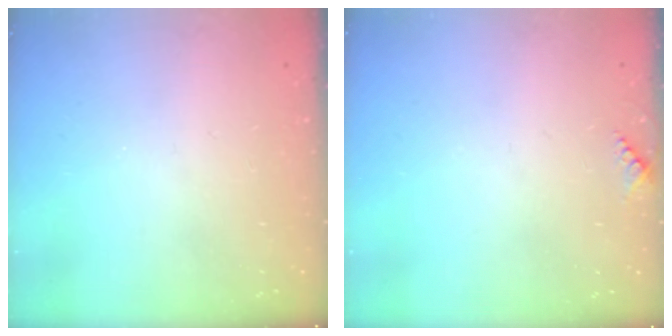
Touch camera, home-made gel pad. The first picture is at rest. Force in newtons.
{"total": 5.1, "press": 4.8, "slide": 1.5}